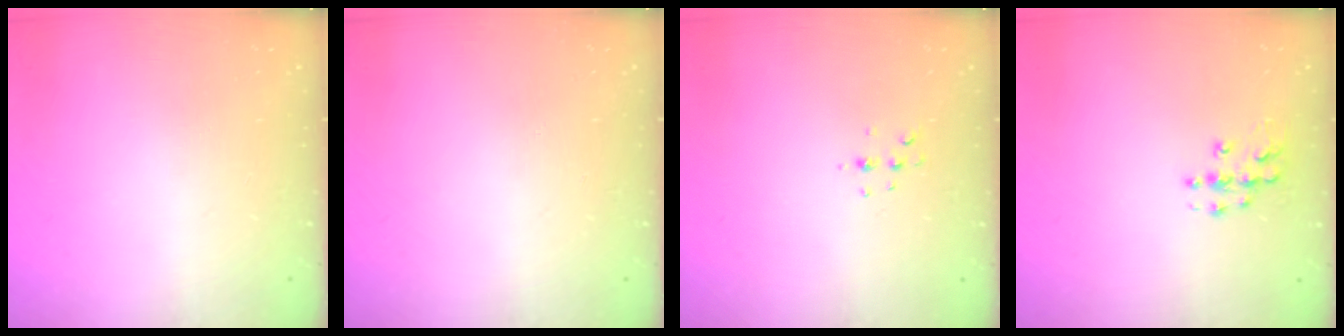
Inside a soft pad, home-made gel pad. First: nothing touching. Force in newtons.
{"total": 0.0}
{"total": 4.4, "press": 4.0, "slide": 1.8}
{"total": 8.2, "press": 8.2, "slide": 0.4}